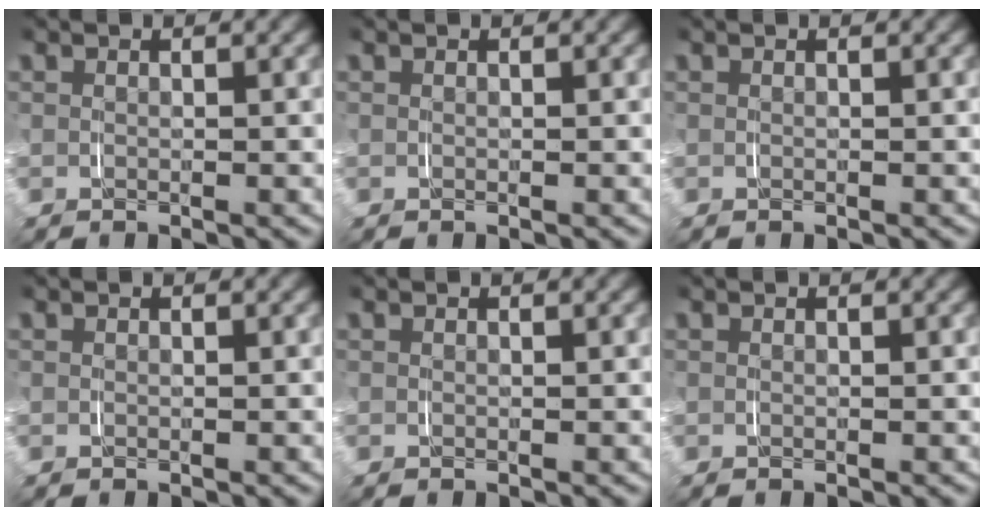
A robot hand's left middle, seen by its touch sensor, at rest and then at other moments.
{"total": 0.0}
{"total": 0.0}
{"total": 0.0}
{"total": 0.0}
{"total": 0.0}